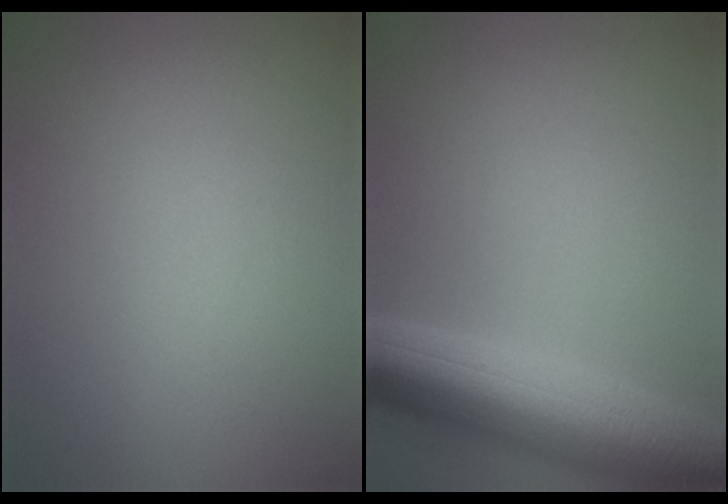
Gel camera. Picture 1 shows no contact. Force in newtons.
{"total": 8.9, "press": 8.9, "slide": 0.3}